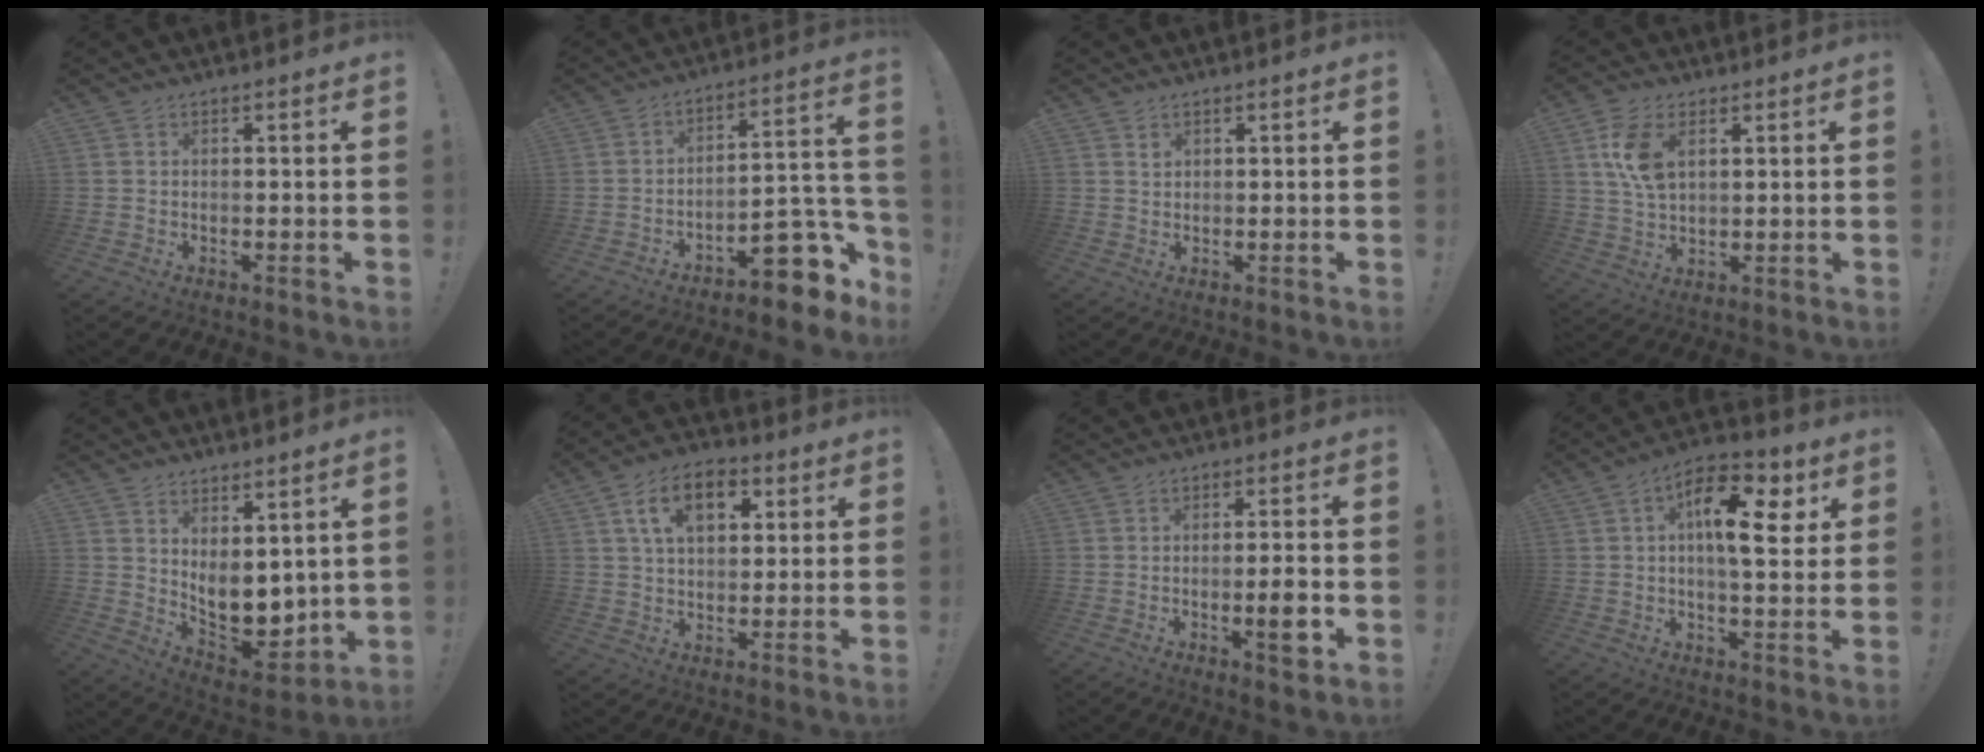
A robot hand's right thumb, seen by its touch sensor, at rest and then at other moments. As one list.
[{"total": 14.3, "force": [-8.7, 5.6, 9.8], "torque": [-0.087, 0.046, -0.134]}, {"total": 1.4, "force": [1.0, 0.9, 0.3], "torque": [0.005, -0.005, 0.017]}, {"total": 9.3, "force": [3.5, 5.5, 6.6], "torque": [-0.126, -0.003, 0.064]}, {"total": 9.5, "force": [1.6, 7.0, 6.3], "torque": [-0.069, -0.033, 0.042]}, {"total": 12.4, "force": [4.4, 7.9, 8.5], "torque": [-0.133, 0.009, 0.079]}, {"total": 6.7, "force": [-2.1, 0.8, 6.3], "torque": [-0.078, -0.003, -0.036]}, {"total": 14.1, "force": [4.6, 6.3, 11.8], "torque": [-0.171, -0.011, 0.072]}]